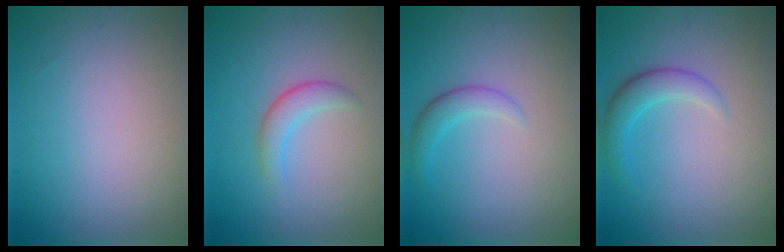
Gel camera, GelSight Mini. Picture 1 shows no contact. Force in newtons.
{"total": 2.1, "press": 2.1, "slide": 0.2}
{"total": 1.8, "press": 1.8, "slide": 0.1}
{"total": 2.5, "press": 2.5, "slide": 0.1}